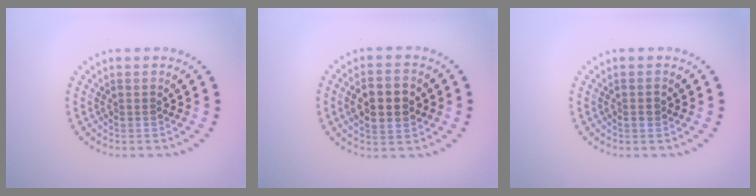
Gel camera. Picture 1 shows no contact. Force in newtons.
{"total": 4.9, "press": 4.9, "slide": 0.3}
{"total": 0.7, "press": 0.7, "slide": 0.2}